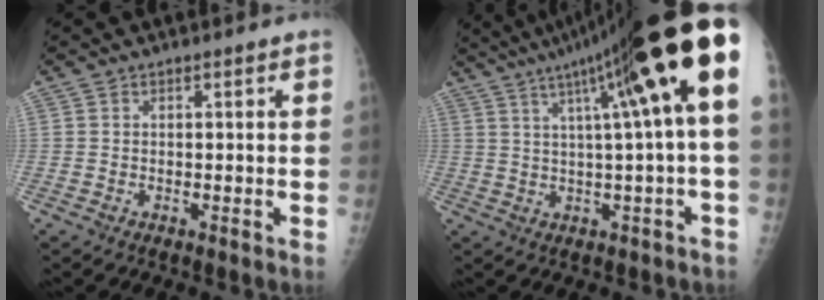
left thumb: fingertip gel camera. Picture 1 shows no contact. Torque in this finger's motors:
{"motor_torque": [0.66, 1.76, 2.10, -0.67, 0.25]}